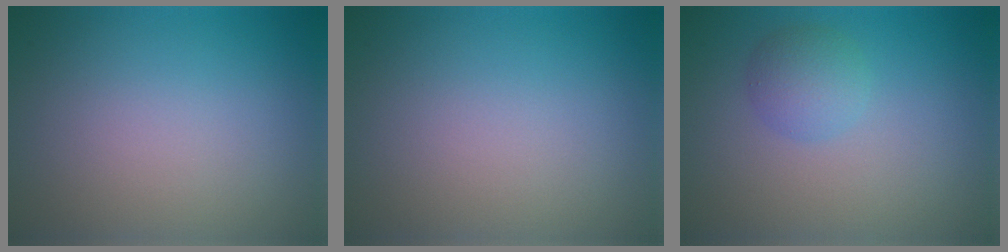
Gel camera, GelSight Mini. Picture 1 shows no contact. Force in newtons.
{"total": 0.0}
{"total": 2.4, "press": 2.4, "slide": 0.0}